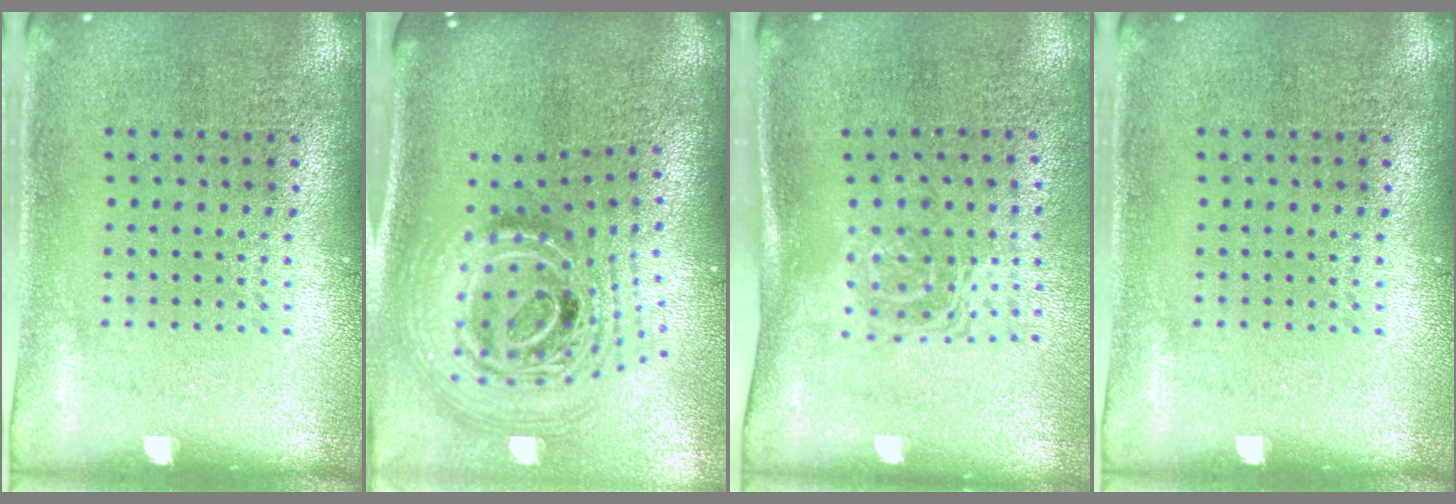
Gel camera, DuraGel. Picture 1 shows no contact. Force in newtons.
{"total": 2.9, "press": 2.0, "slide": 2.2}
{"total": 1.7, "press": 1.1, "slide": 1.3}
{"total": 0.0}